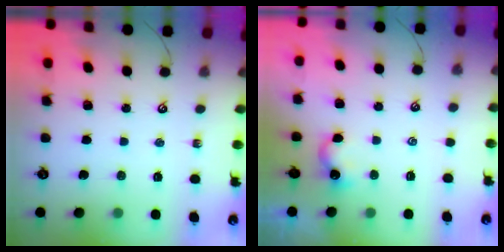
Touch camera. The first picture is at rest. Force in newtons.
{"total": 2.5, "press": 2.5, "slide": 0.2}